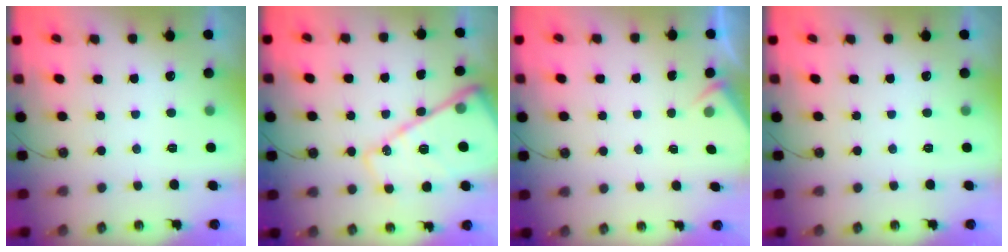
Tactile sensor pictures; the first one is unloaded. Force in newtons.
{"total": 18.5, "press": 18.4, "slide": 1.4}
{"total": 2.2, "press": 2.1, "slide": 0.4}
{"total": 0.0}